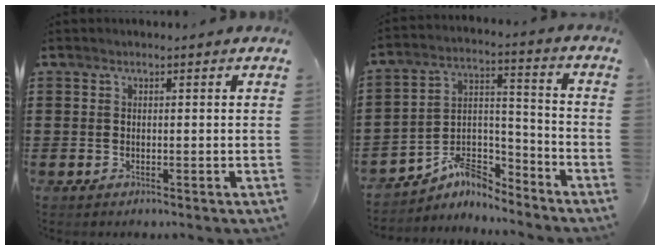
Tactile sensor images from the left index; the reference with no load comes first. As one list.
[{"total": 8.0, "force": [-7.1, 2.8, 2.3], "torque": [-0.046, 0.019, -0.139]}]